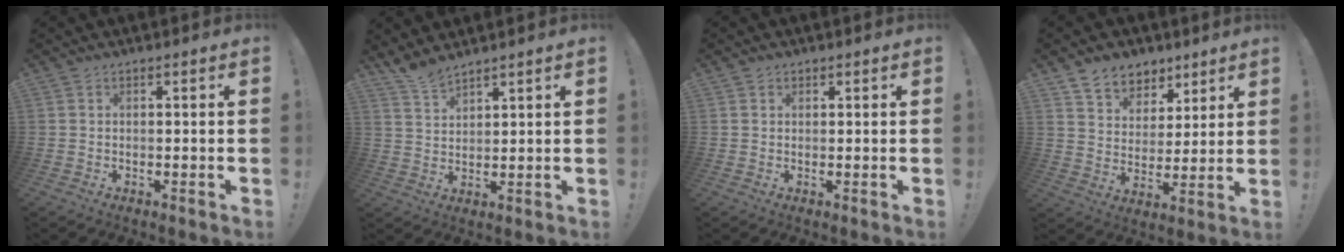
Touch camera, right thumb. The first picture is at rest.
{"total": 5.1, "force": [4.8, 1.0, 1.6], "torque": [-0.040, -0.027, 0.090]}
{"total": 1.0, "force": [0.6, 0.8, 0.1], "torque": [0.004, -0.002, 0.010]}
{"total": 8.4, "force": [5.9, 5.9, 1.0], "torque": [-0.011, -0.051, 0.117]}